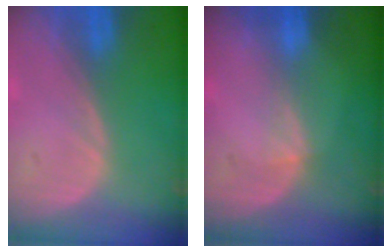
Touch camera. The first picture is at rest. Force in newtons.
{"total": 1.7, "press": 1.3, "slide": 1.1}